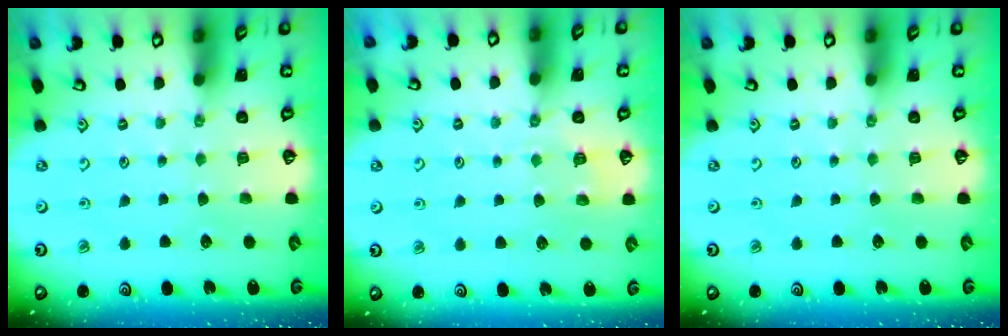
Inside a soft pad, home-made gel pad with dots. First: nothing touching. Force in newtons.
{"total": 3.0, "press": 2.6, "slide": 1.5}
{"total": 0.0}